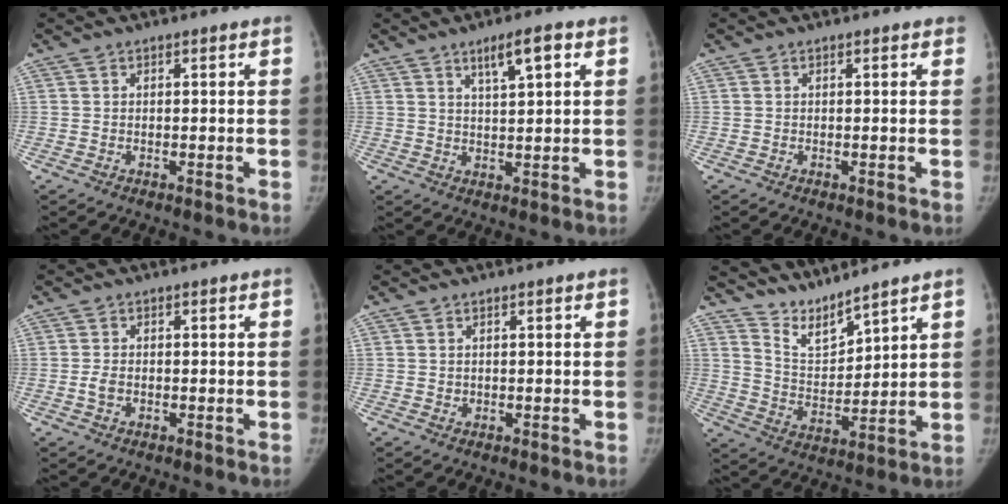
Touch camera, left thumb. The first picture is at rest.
{"total": 5.7, "force": [3.0, 1.1, 4.7], "torque": [-0.072, -0.010, 0.051]}
{"total": 0.5, "force": [0.4, 0.3, 0.2], "torque": [-0.001, 0.000, 0.000]}
{"total": 2.1, "force": [-0.5, 1.4, 1.4], "torque": [-0.024, 0.006, -0.010]}
{"total": 0.5, "force": [0.2, 0.5, 0.1], "torque": [0.007, 0.001, 0.002]}
{"total": 7.4, "force": [7.1, 0.9, 1.8], "torque": [-0.027, -0.061, 0.150]}